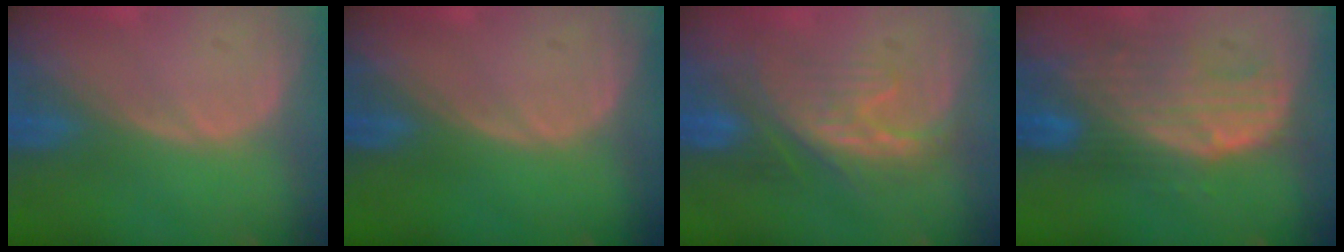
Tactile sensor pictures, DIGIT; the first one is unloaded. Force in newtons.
{"total": 0.0}
{"total": 7.9, "press": 7.8, "slide": 1.4}
{"total": 9.2, "press": 8.4, "slide": 3.7}